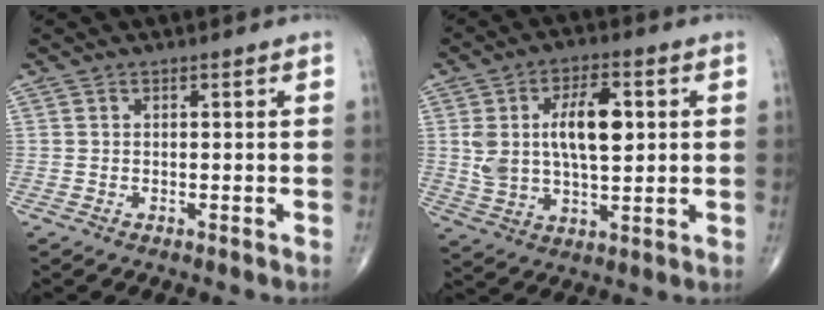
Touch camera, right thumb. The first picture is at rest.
{"total": 13.1, "force": [2.5, 6.5, 11.1], "torque": [-0.186, 0.003, 0.049]}